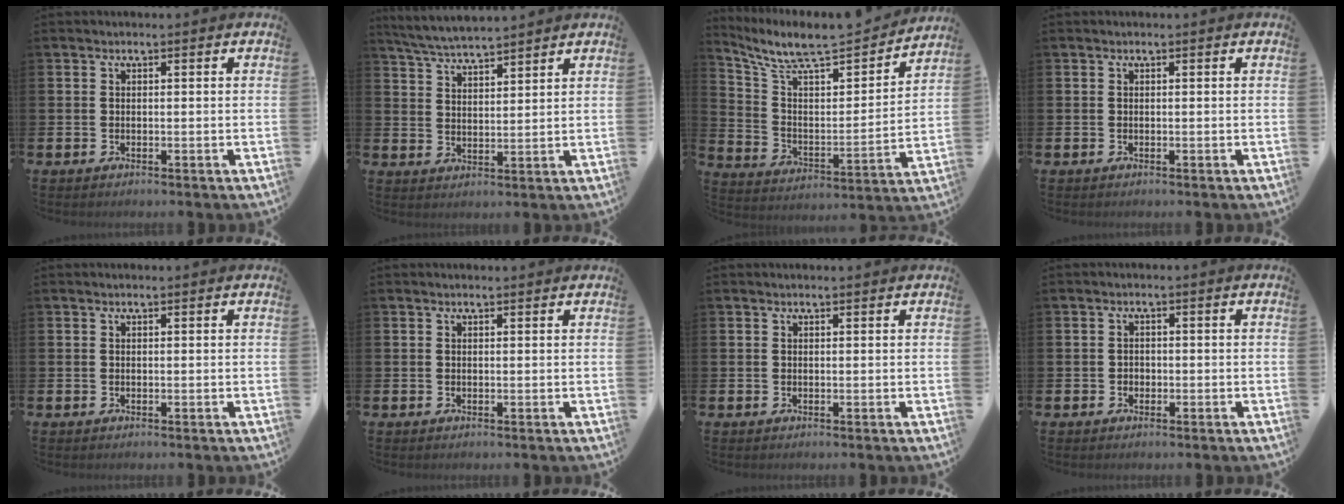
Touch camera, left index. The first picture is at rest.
{"total": 5.1, "force": [5.0, 0.1, 0.8], "torque": [-0.038, -0.026, 0.091]}
{"total": 9.3, "force": [8.2, 2.2, 3.8], "torque": [-0.114, -0.058, 0.138]}
{"total": 0.0}
{"total": 0.0}
{"total": 0.6, "force": [0.6, 0.0, 0.2], "torque": [0.008, -0.004, 0.009]}
{"total": 0.5, "force": [0.5, 0.0, 0.1], "torque": [-0.001, 0.000, 0.009]}
{"total": 1.0, "force": [-0.3, 0.9, 0.2], "torque": [-0.002, 0.005, -0.008]}